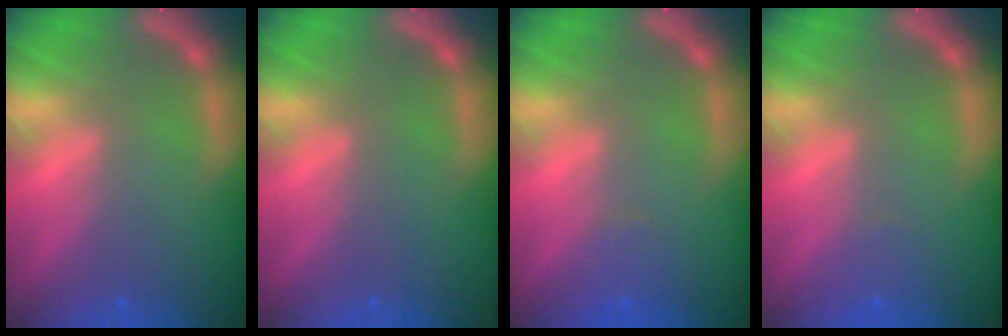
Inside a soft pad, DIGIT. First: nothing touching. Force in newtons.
{"total": 0.0}
{"total": 1.4}
{"total": 1.0}